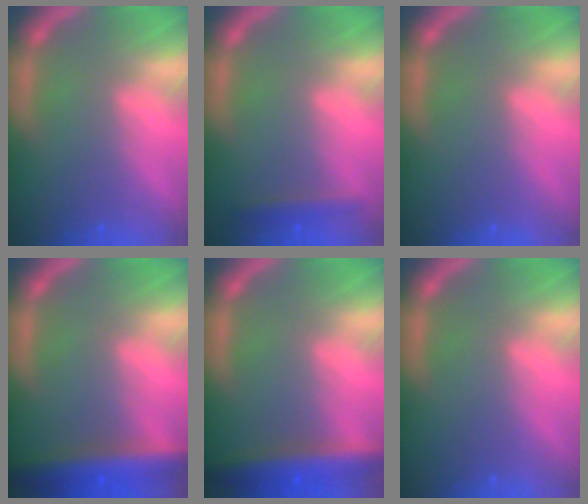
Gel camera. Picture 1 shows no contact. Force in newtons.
{"total": 1.9}
{"total": 0.0}
{"total": 6.4}
{"total": 6.0}
{"total": 0.0}